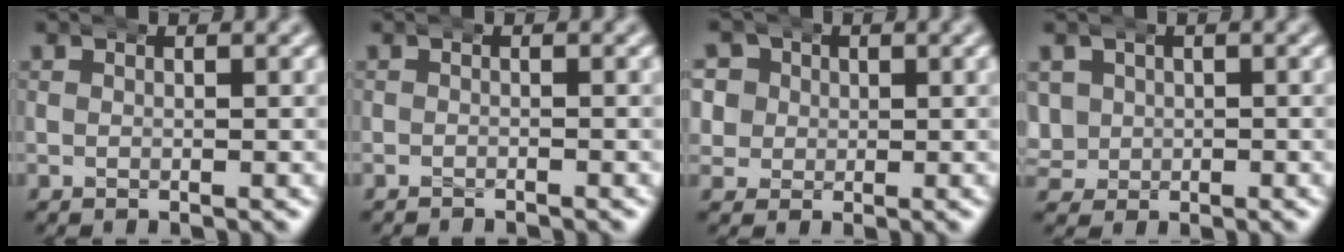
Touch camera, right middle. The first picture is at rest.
{"total": 1.3, "force": [-1.3, 0.2, 0.1], "torque": [-0.008, -0.007, -0.020]}
{"total": 5.5, "force": [1.1, 5.0, 2.1], "torque": [-0.064, -0.009, 0.017]}
{"total": 4.2, "force": [-0.1, 4.0, 1.3], "torque": [-0.058, -0.012, 0.003]}